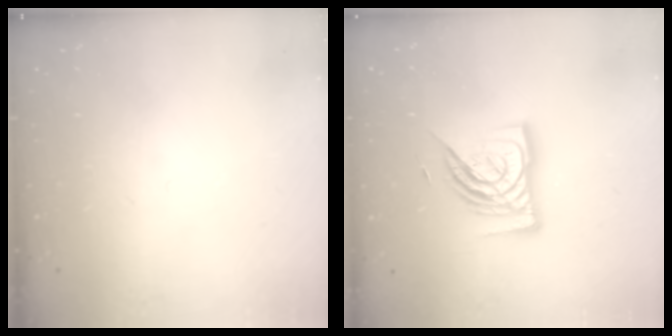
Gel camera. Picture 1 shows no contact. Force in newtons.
{"total": 13.8, "press": 13.7, "slide": 1.3}